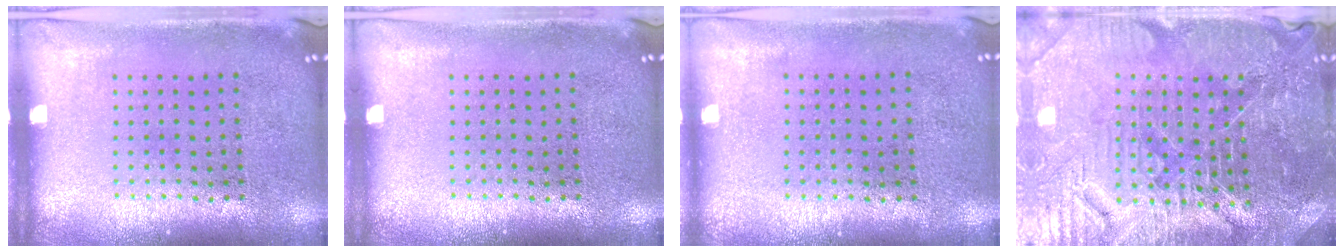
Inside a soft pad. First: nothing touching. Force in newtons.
{"total": 0.0}
{"total": 0.0}
{"total": 4.6, "press": 4.4, "slide": 1.3}